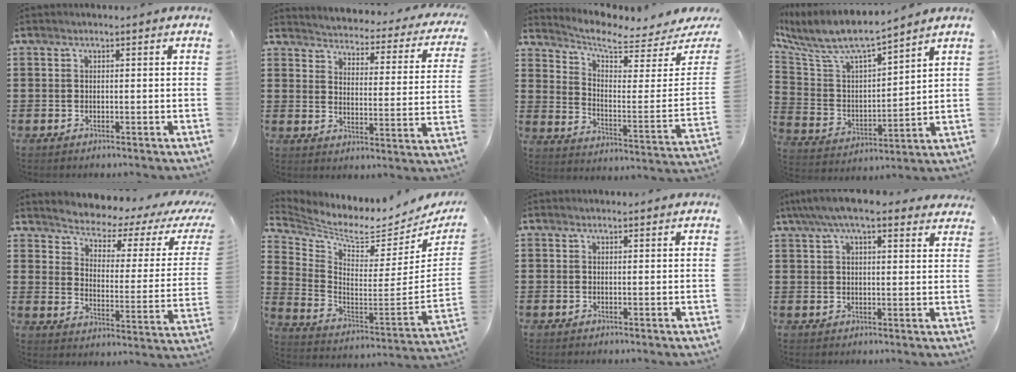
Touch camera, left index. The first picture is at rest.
{"total": 2.6, "force": [2.6, -0.2, 0.1], "torque": [-0.023, -0.032, 0.034]}
{"total": 5.8, "force": [5.3, 0.6, 2.5], "torque": [-0.071, -0.051, 0.085]}
{"total": 8.0, "force": [6.8, 1.8, 4.0], "torque": [-0.109, -0.043, 0.112]}
{"total": 2.8, "force": [2.5, 1.2, 0.6], "torque": [-0.035, -0.028, 0.033]}
{"total": 5.0, "force": [3.9, 1.7, 2.6], "torque": [-0.070, -0.054, 0.056]}
{"total": 0.7, "force": [0.7, 0.2, 0.1], "torque": [-0.004, 0.001, 0.014]}
{"total": 7.2, "force": [5.7, 1.5, 4.0], "torque": [-0.092, -0.006, 0.104]}